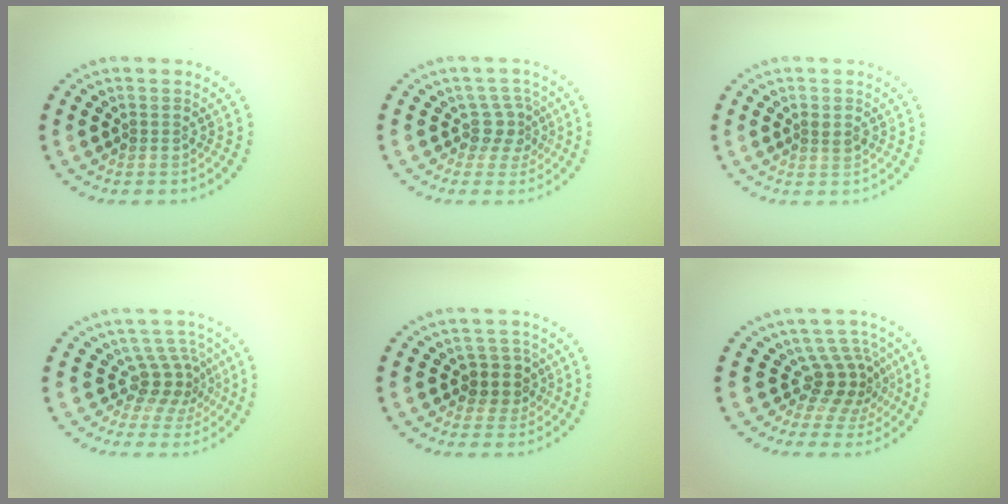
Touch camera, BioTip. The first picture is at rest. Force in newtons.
{"total": 2.3, "press": 1.6, "slide": 1.7}
{"total": 0.9, "press": 0.9, "slide": 0.3}
{"total": 3.3, "press": 2.3, "slide": 2.4}
{"total": 2.8, "press": 2.5, "slide": 1.1}
{"total": 3.8, "press": 2.7, "slide": 2.7}